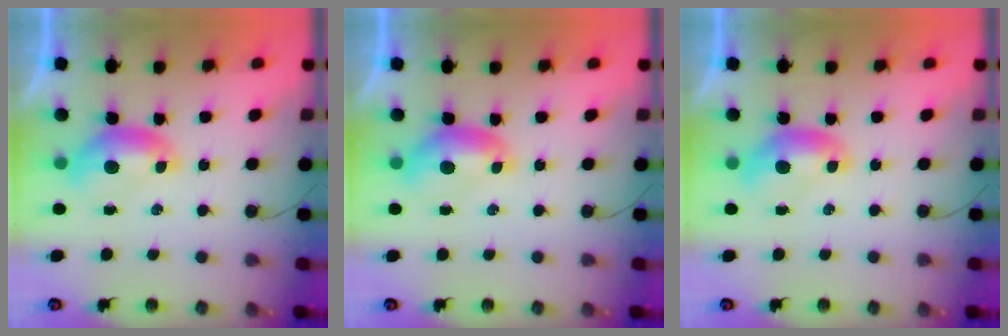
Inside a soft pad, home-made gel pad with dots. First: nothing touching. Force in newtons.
{"total": 0.0}
{"total": 0.0}